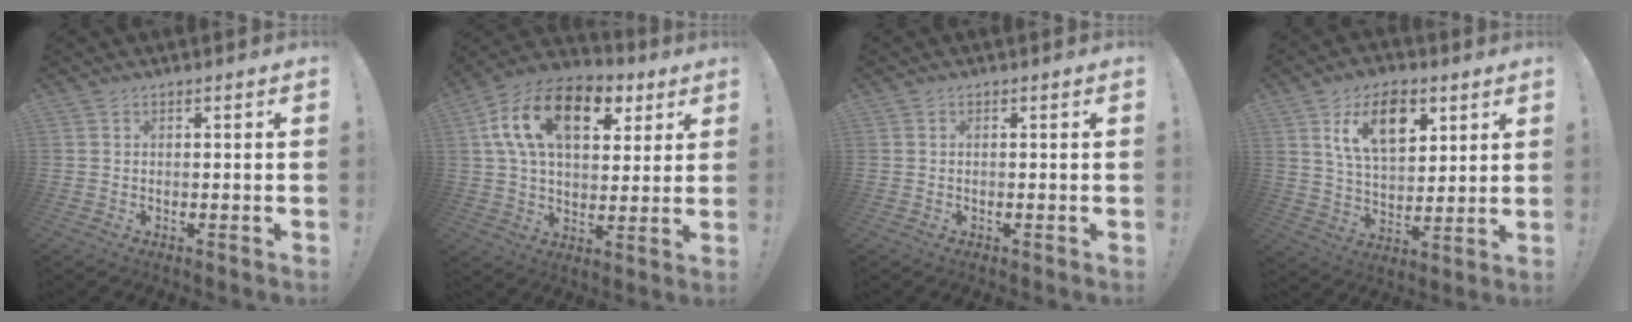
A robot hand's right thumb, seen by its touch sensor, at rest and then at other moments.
{"total": 19.1, "force": [7.4, 11.4, 13.5], "torque": [-0.216, -0.013, 0.131]}
{"total": 0.0}
{"total": 15.0, "force": [7.4, 9.2, 9.2], "torque": [-0.144, -0.022, 0.133]}